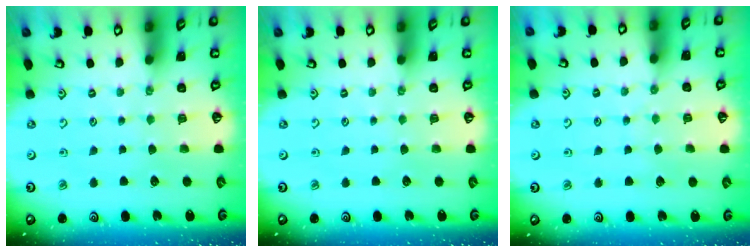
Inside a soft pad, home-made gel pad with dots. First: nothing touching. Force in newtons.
{"total": 0.0}
{"total": 3.8, "press": 3.7, "slide": 0.3}